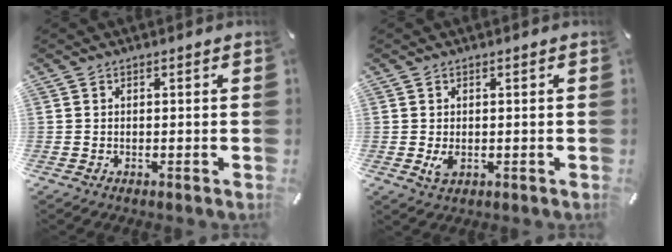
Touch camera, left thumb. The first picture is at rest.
{"total": 2.7, "force": [-0.3, 1.6, 2.2], "torque": [-0.044, -0.008, -0.009]}